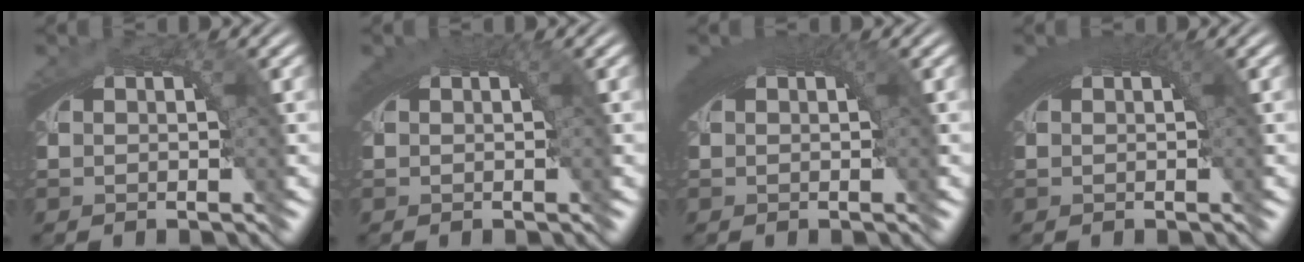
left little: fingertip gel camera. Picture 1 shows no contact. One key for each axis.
{"total": 1.5, "fx": 0.7, "fy": 0.2, "fz": 1.3, "tx": -0.018, "ty": 0.005, "tz": 0.011}
{"total": 2.9, "fx": 1.0, "fy": 0.8, "fz": 2.5, "tx": -0.030, "ty": 0.010, "tz": 0.015}
{"total": 3.1, "fx": 1.1, "fy": 0.9, "fz": 2.7, "tx": -0.032, "ty": 0.012, "tz": 0.015}